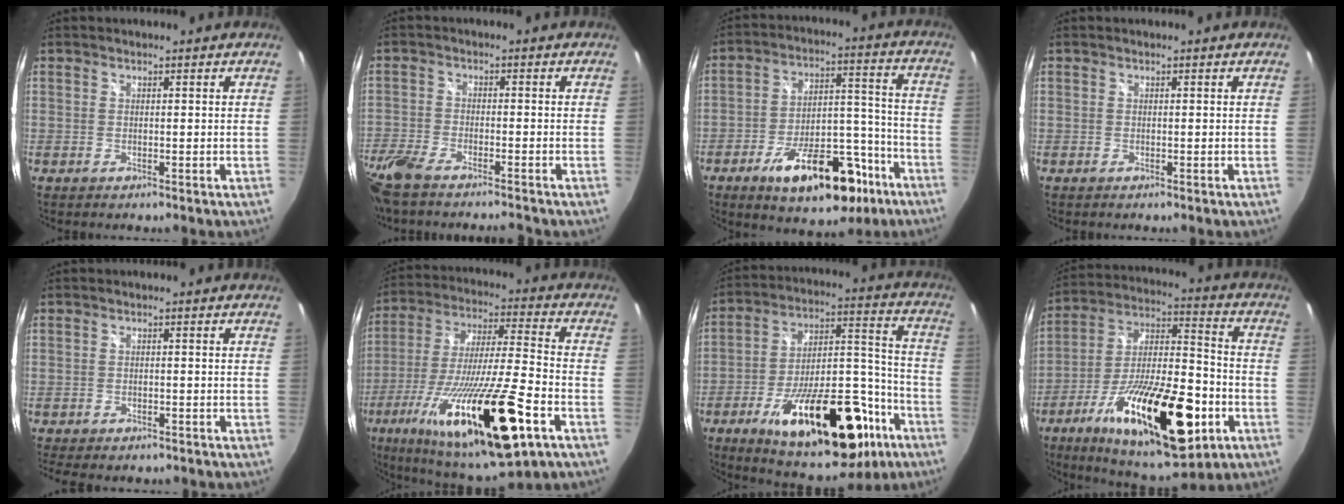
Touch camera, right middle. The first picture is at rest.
{"total": 12.0, "force": [-10.0, 2.7, 6.1], "torque": [-0.166, -0.035, -0.190]}
{"total": 19.4, "force": [-11.8, 8.6, 12.9], "torque": [-0.207, 0.014, -0.166]}
{"total": 0.6, "force": [-0.4, -0.1, 0.4], "torque": [-0.007, 0.000, -0.008]}
{"total": 7.2, "force": [-6.0, 2.4, 3.2], "torque": [-0.071, -0.022, -0.087]}
{"total": 29.1, "force": [-14.1, 5.2, 24.9], "torque": [-0.460, -0.075, -0.240]}
{"total": 29.4, "force": [-15.6, 12.1, 21.8], "torque": [-0.334, 0.017, -0.223]}
{"total": 27.2, "force": [-11.6, 9.5, 22.6], "torque": [-0.386, -0.028, -0.181]}